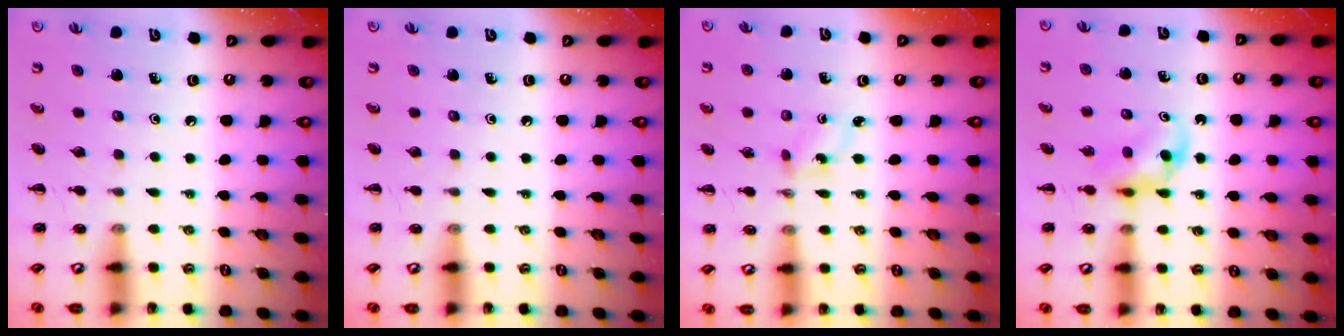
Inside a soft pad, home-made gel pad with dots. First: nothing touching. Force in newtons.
{"total": 0.0}
{"total": 2.0, "press": 1.8, "slide": 0.8}
{"total": 3.5, "press": 3.2, "slide": 1.4}